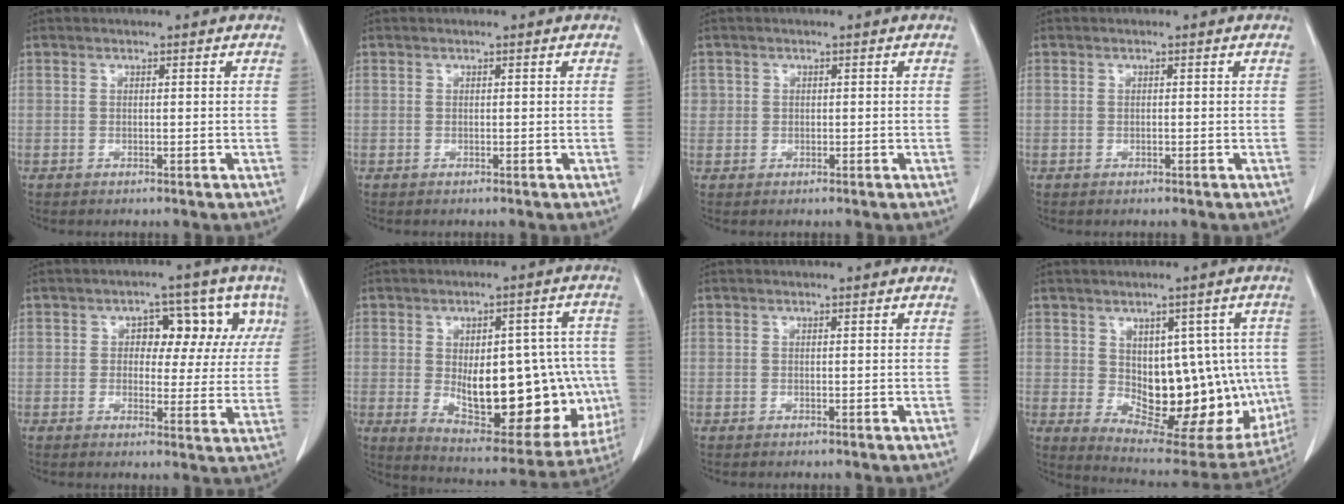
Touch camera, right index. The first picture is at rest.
{"total": 0.0}
{"total": 1.3, "force": [0.3, 1.3, 0.1], "torque": [0.015, 0.006, 0.004]}
{"total": 0.0}
{"total": 9.2, "force": [3.0, 5.3, 6.9], "torque": [-0.068, 0.030, 0.035]}
{"total": 21.9, "force": [-2.7, 9.9, 19.3], "torque": [-0.234, 0.016, -0.005]}
{"total": 0.0}
{"total": 17.8, "force": [-1.1, 9.3, 15.1], "torque": [-0.193, 0.003, 0.015]}